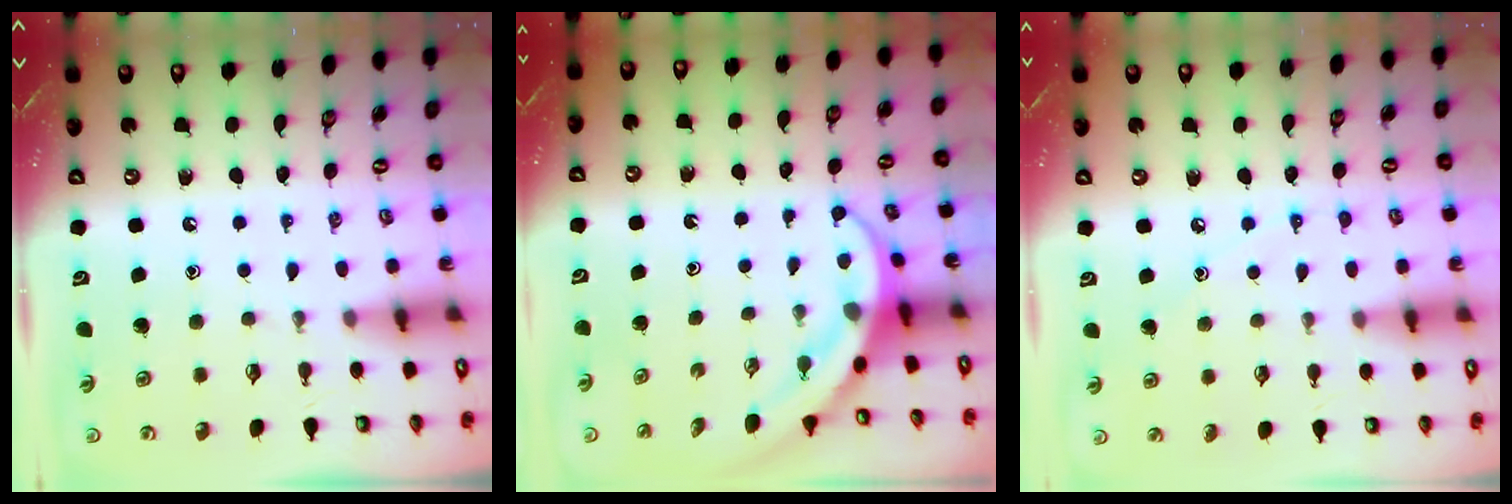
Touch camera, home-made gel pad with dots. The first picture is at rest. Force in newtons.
{"total": 4.0, "press": 4.0, "slide": 0.4}
{"total": 5.3, "press": 5.3, "slide": 0.6}